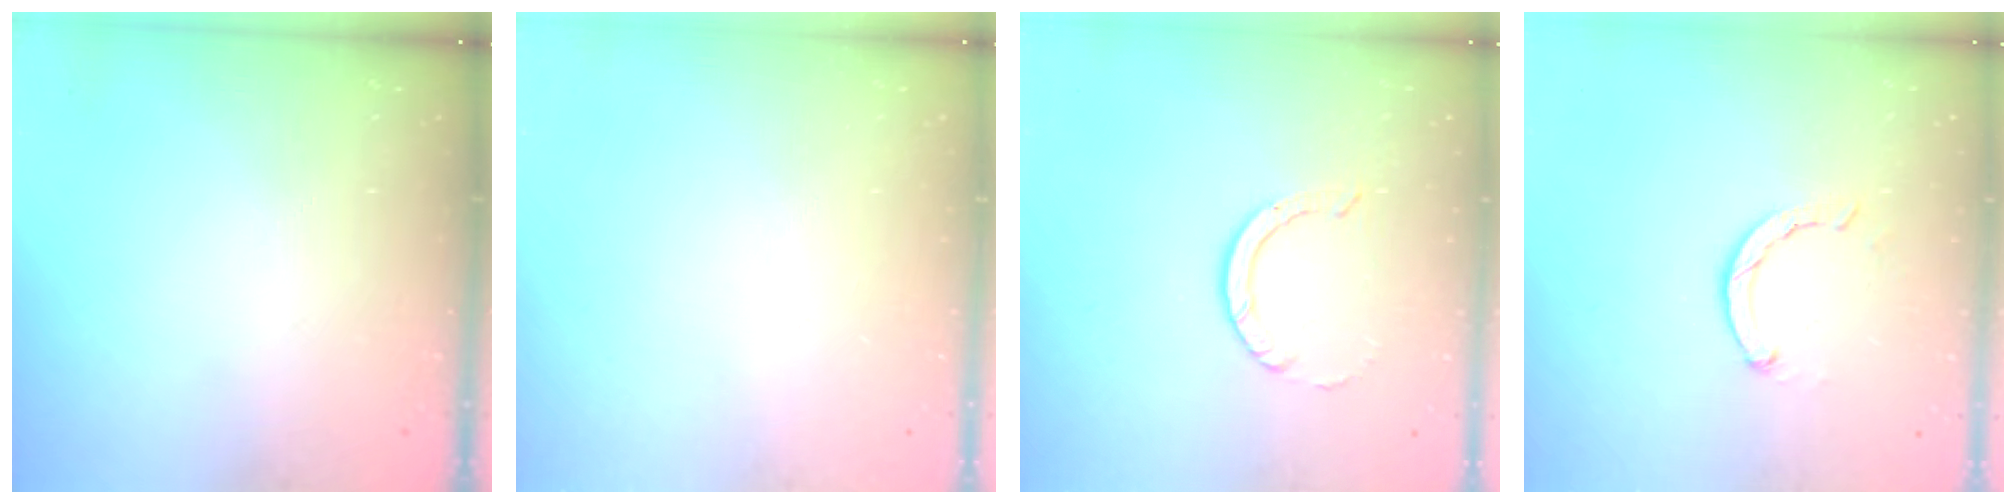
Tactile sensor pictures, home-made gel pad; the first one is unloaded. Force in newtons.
{"total": 0.0}
{"total": 4.6, "press": 4.6, "slide": 0.3}
{"total": 2.3, "press": 2.3, "slide": 0.3}